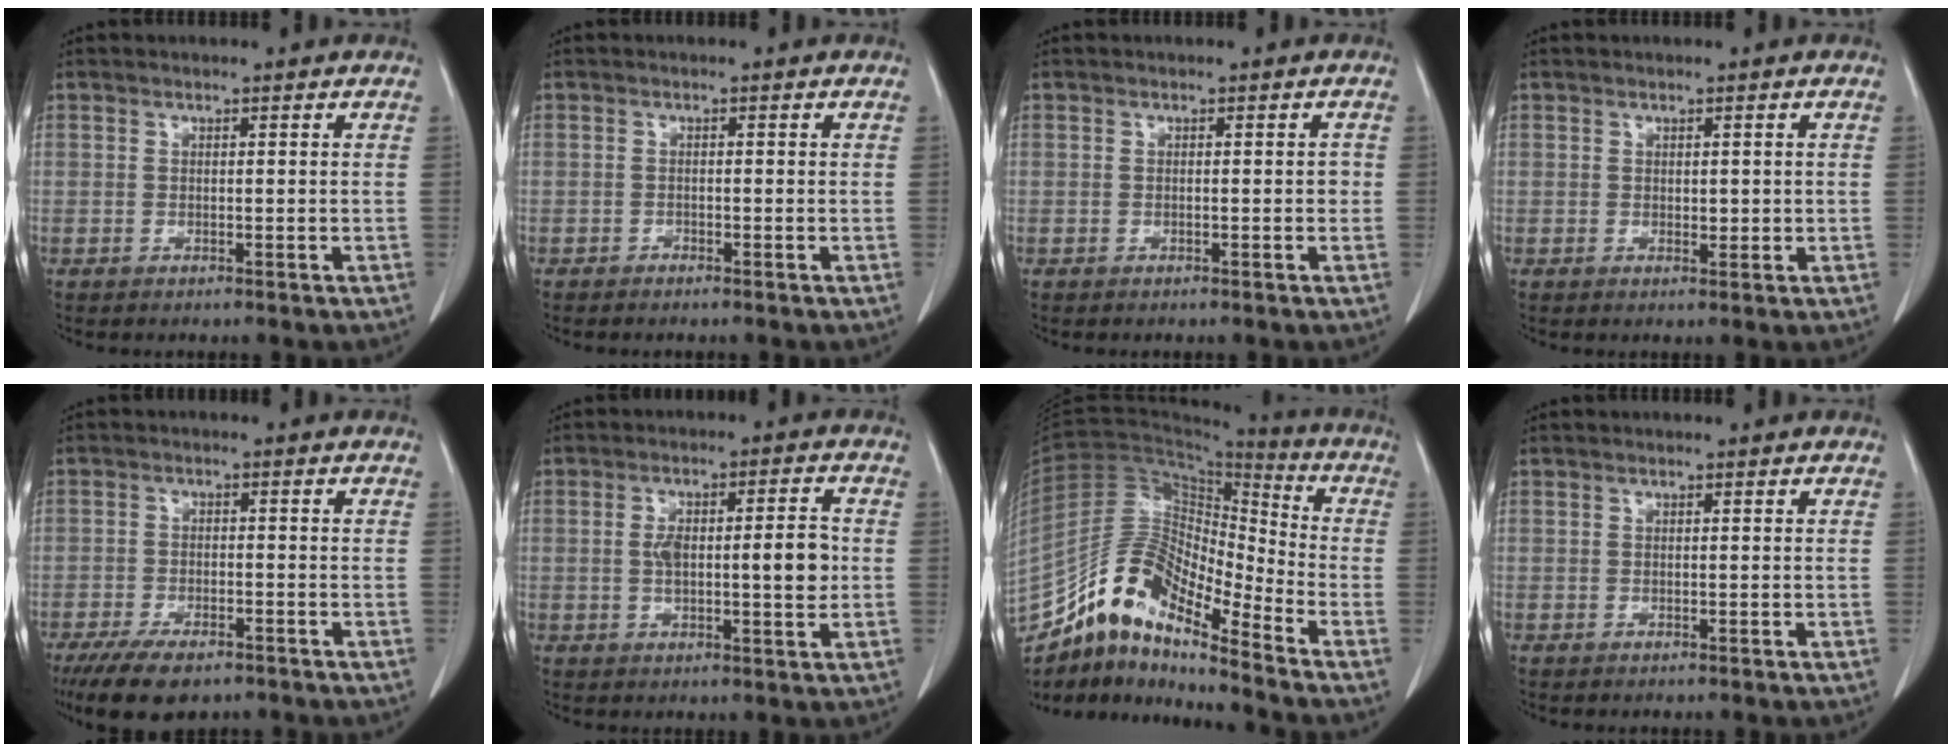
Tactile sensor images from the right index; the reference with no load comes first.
{"total": 0.7, "force": [-0.6, 0.1, 0.2], "torque": [-0.007, -0.001, -0.012]}
{"total": 1.3, "force": [-0.1, 0.6, 1.1], "torque": [-0.013, 0.003, -0.001]}
{"total": 1.5, "force": [0.2, 0.9, 1.2], "torque": [-0.015, -0.004, 0.006]}
{"total": 8.2, "force": [-6.0, 3.1, 4.7], "torque": [-0.078, -0.010, -0.096]}
{"total": 8.9, "force": [0.1, 2.5, 8.5], "torque": [-0.137, 0.013, 0.003]}
{"total": 12.9, "force": [-10.6, 3.1, 6.7], "torque": [-0.121, 0.048, -0.188]}
{"total": 0.0}